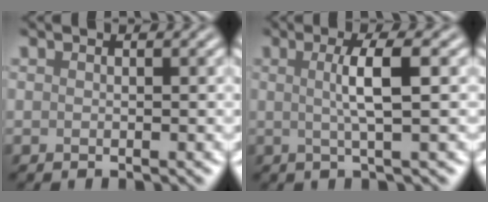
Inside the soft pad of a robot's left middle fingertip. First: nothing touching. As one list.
[{"total": 3.8, "force": [0.4, 0.7, 3.7], "torque": [-0.060, 0.005, 0.001]}]